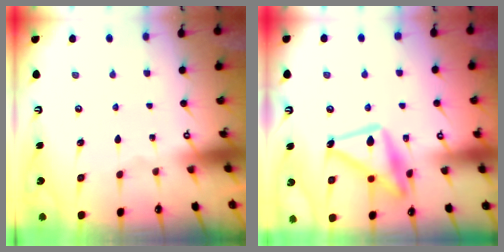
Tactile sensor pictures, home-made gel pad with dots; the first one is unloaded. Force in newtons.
{"total": 16.7, "press": 16.6, "slide": 1.1}